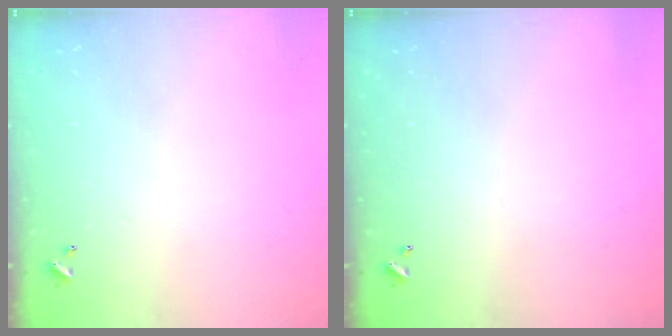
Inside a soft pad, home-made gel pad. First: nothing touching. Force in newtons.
{"total": 0.0}